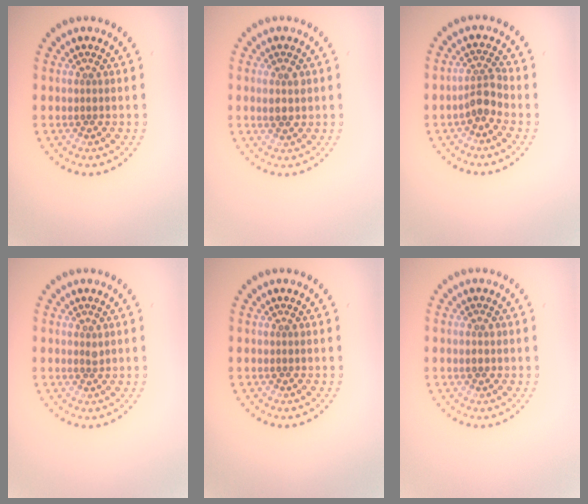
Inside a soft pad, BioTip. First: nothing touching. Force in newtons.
{"total": 1.7, "press": 1.5, "slide": 0.7}
{"total": 2.2, "press": 1.7, "slide": 1.3}
{"total": 0.6, "press": 0.5, "slide": 0.4}
{"total": 0.0}
{"total": 1.3, "press": 1.3, "slide": 0.1}